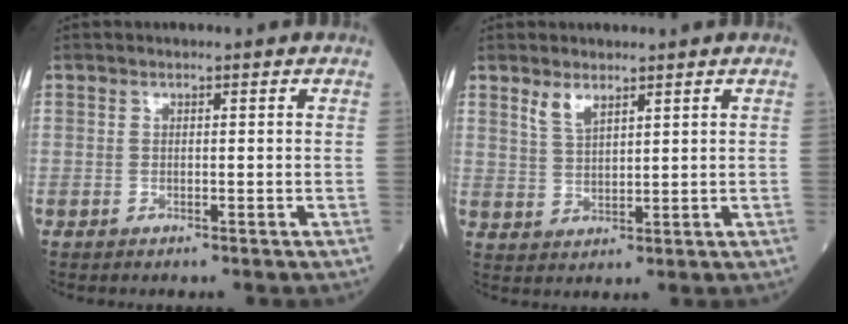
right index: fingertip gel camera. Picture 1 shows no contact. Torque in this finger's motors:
{"motor_torque": [0.39, 0.41, 0.06, 0.05]}